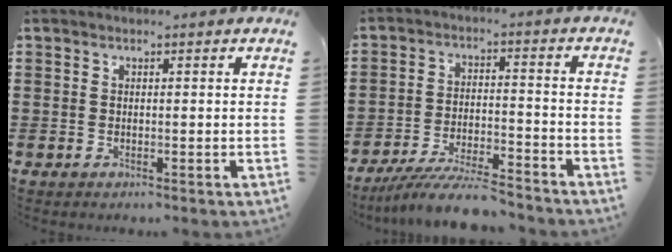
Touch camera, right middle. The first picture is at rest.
{"total": 7.5, "force": [-7.0, 0.4, 2.8], "torque": [-0.055, 0.001, -0.133]}